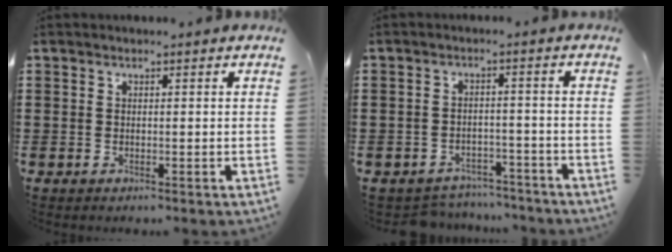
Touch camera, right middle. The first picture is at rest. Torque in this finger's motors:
{"motor_torque": [0.07, -0.01, 0.06, 0.01]}